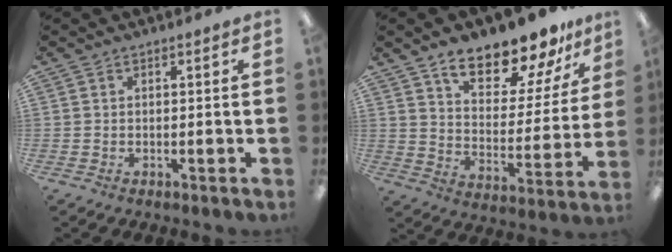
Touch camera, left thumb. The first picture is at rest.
{"total": 14.7, "force": [12.7, 4.6, 5.9], "torque": [-0.095, -0.094, 0.222]}